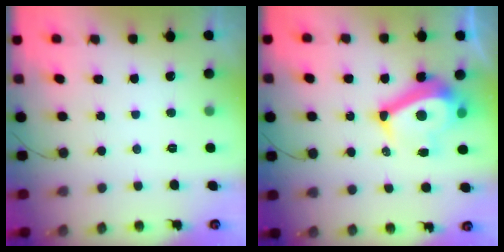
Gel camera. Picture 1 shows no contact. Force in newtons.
{"total": 10.4, "press": 9.9, "slide": 3.1}